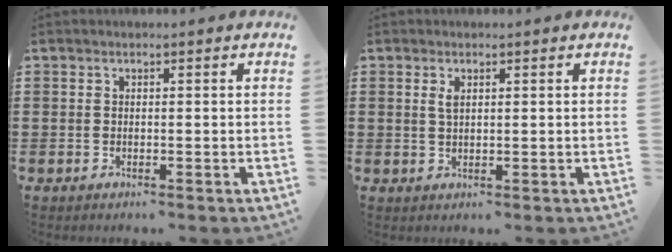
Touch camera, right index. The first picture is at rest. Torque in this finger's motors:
{"motor_torque": [0.00, 0.00, 0.00, 0.04]}